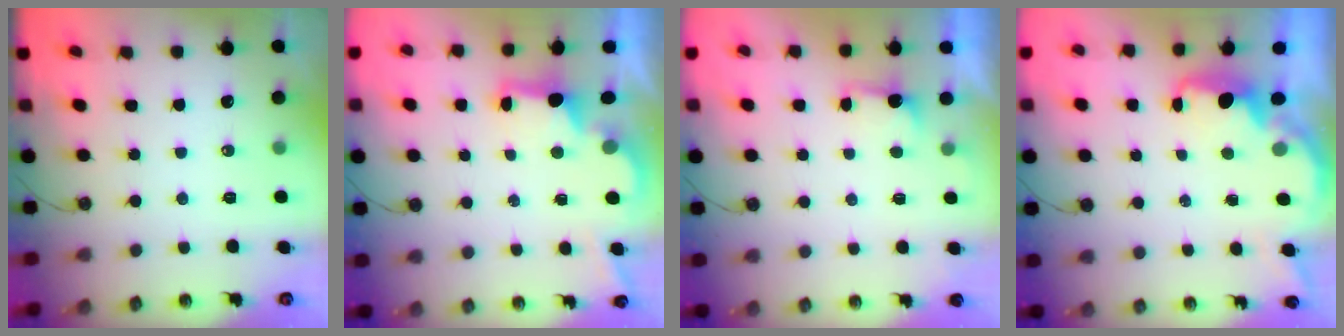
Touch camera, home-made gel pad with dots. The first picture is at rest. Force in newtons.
{"total": 2.5, "press": 2.4, "slide": 0.7}
{"total": 1.3, "press": 0.9, "slide": 0.8}
{"total": 2.4, "press": 2.3, "slide": 0.8}